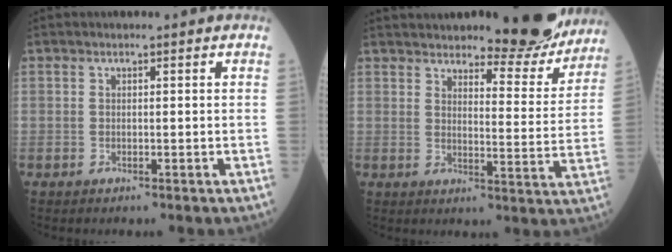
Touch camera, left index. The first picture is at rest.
{"total": 14.3, "force": [13.2, 2.8, 4.9], "torque": [-0.045, -0.041, 0.155]}